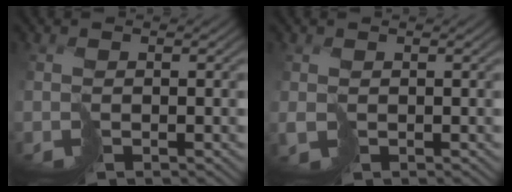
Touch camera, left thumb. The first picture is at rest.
{"total": 1.2, "force": [0.2, 0.8, 0.8], "torque": [-0.018, -0.004, 0.004]}